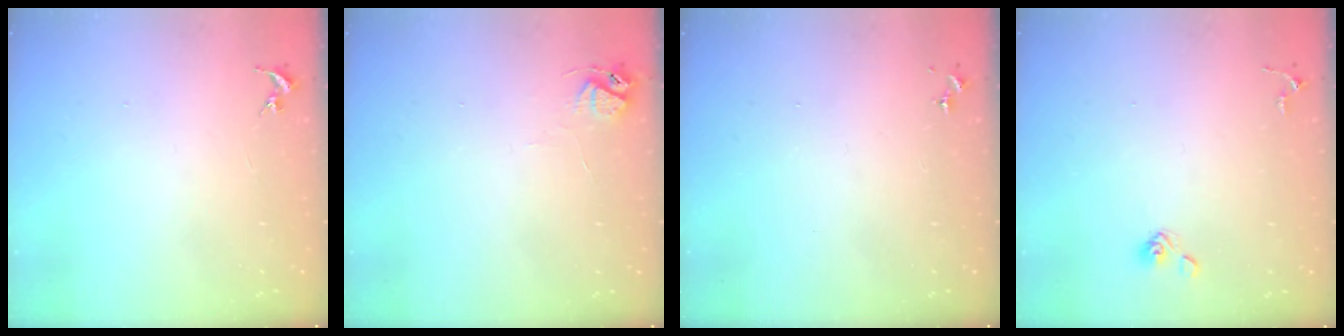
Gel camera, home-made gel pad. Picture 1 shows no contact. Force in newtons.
{"total": 6.6, "press": 6.6, "slide": 0.7}
{"total": 0.0}
{"total": 5.1, "press": 4.6, "slide": 2.2}